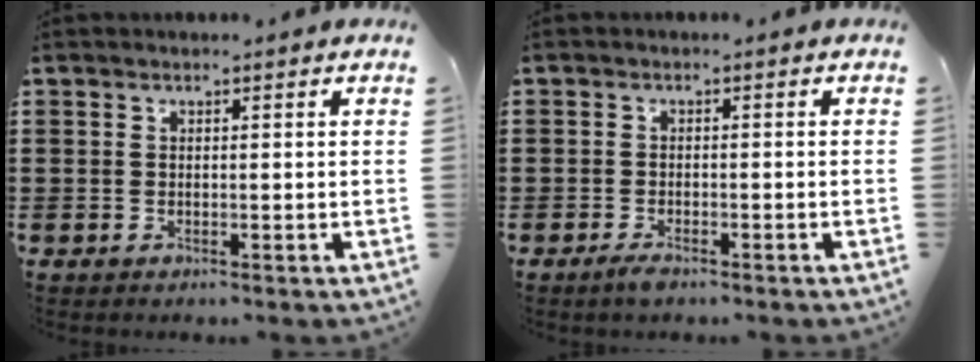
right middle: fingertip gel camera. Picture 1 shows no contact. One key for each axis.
{"total": 2.5, "fx": -2.0, "fy": 0.6, "fz": 1.3, "tx": -0.039, "ty": -0.003, "tz": -0.041}